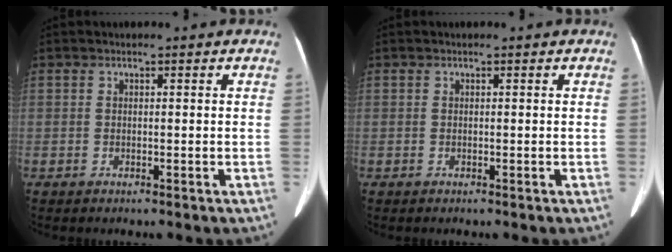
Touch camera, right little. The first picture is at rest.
{"total": 0.0}